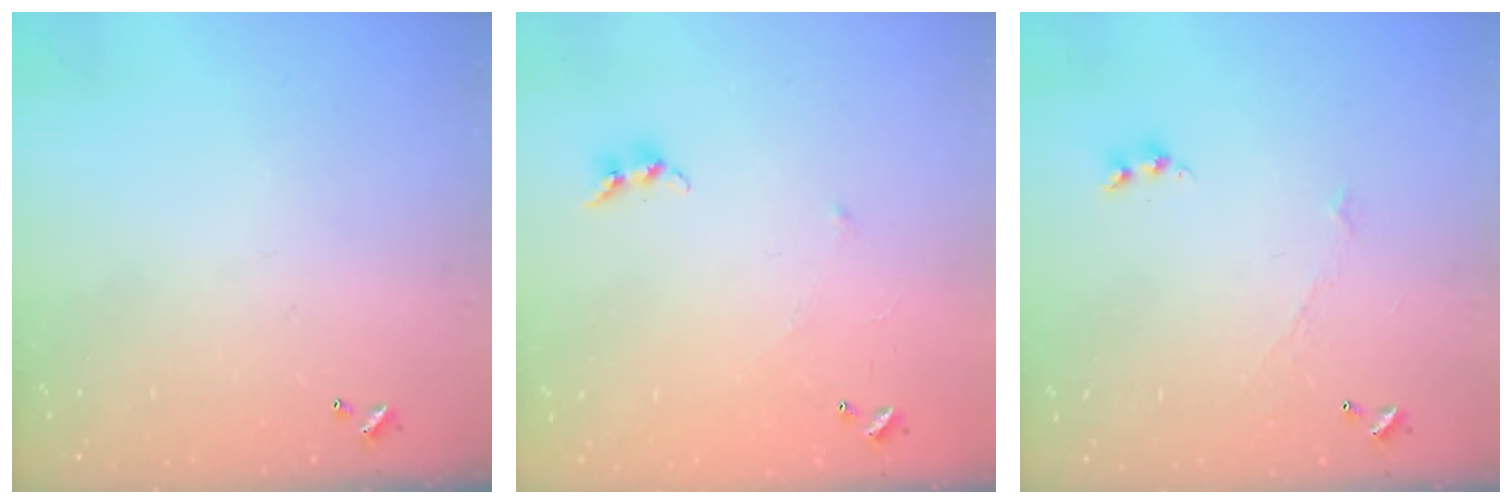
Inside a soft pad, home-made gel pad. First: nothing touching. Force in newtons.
{"total": 6.1, "press": 6.1, "slide": 0.4}
{"total": 1.9, "press": 1.8, "slide": 0.4}